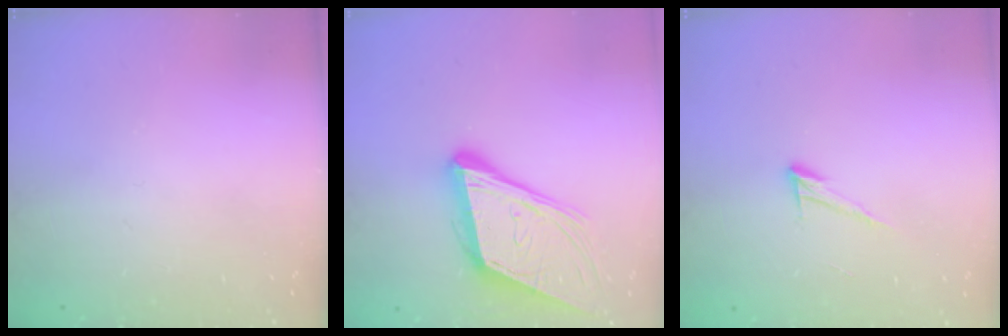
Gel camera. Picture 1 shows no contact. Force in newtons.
{"total": 14.7, "press": 14.2, "slide": 3.9}
{"total": 7.1, "press": 7.0, "slide": 0.4}